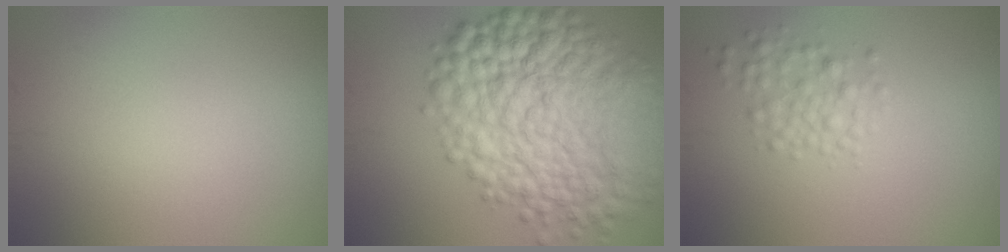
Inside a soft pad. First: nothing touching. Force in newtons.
{"total": 12.1, "press": 12.1, "slide": 0.2}
{"total": 2.3, "press": 2.3, "slide": 0.1}